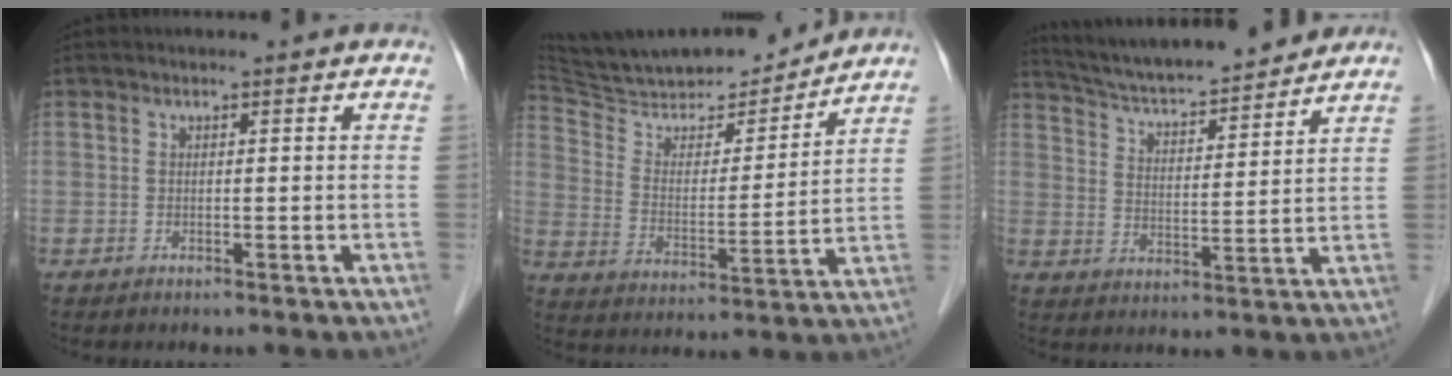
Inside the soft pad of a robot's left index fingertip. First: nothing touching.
{"total": 19.7, "force": [18.3, 3.4, 6.6], "torque": [-0.110, -0.005, 0.292]}
{"total": 15.5, "force": [14.3, 1.6, 5.9], "torque": [-0.102, 0.010, 0.227]}